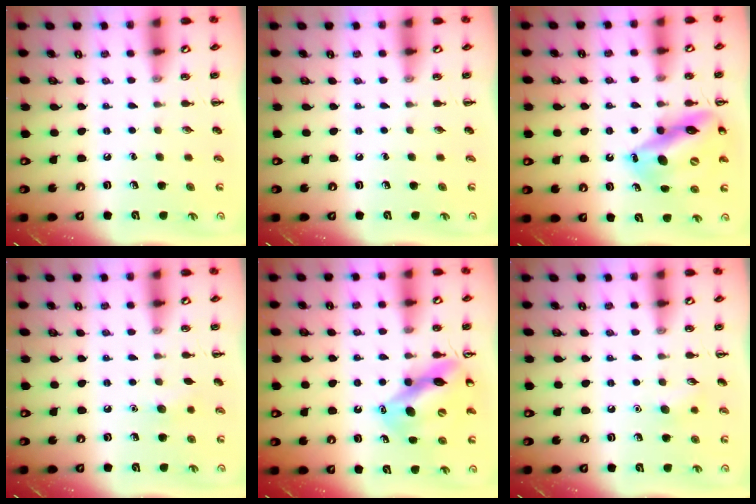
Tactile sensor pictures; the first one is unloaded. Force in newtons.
{"total": 0.0}
{"total": 15.5, "press": 14.7, "slide": 4.8}
{"total": 4.9, "press": 4.7, "slide": 1.4}
{"total": 13.1, "press": 12.6, "slide": 3.6}
{"total": 6.4, "press": 6.2, "slide": 1.7}